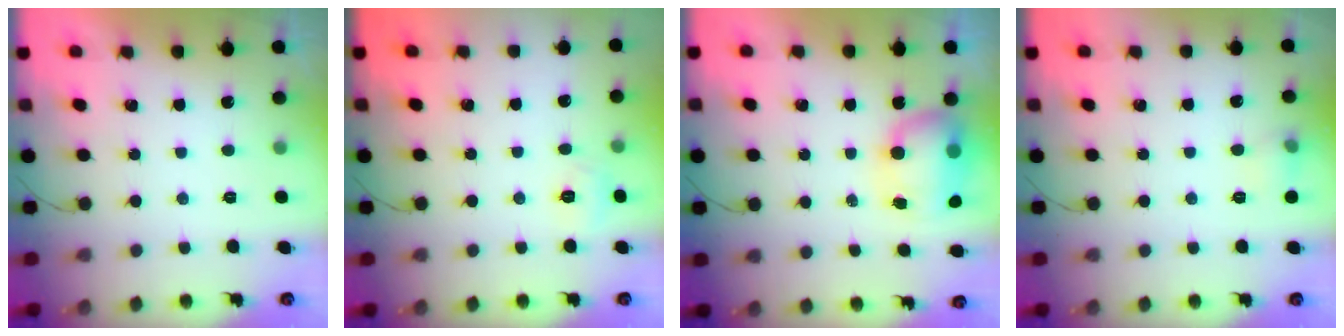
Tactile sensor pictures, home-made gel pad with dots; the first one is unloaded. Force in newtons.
{"total": 3.9, "press": 3.7, "slide": 1.1}
{"total": 8.3, "press": 8.2, "slide": 1.7}
{"total": 6.3, "press": 6.1, "slide": 1.7}